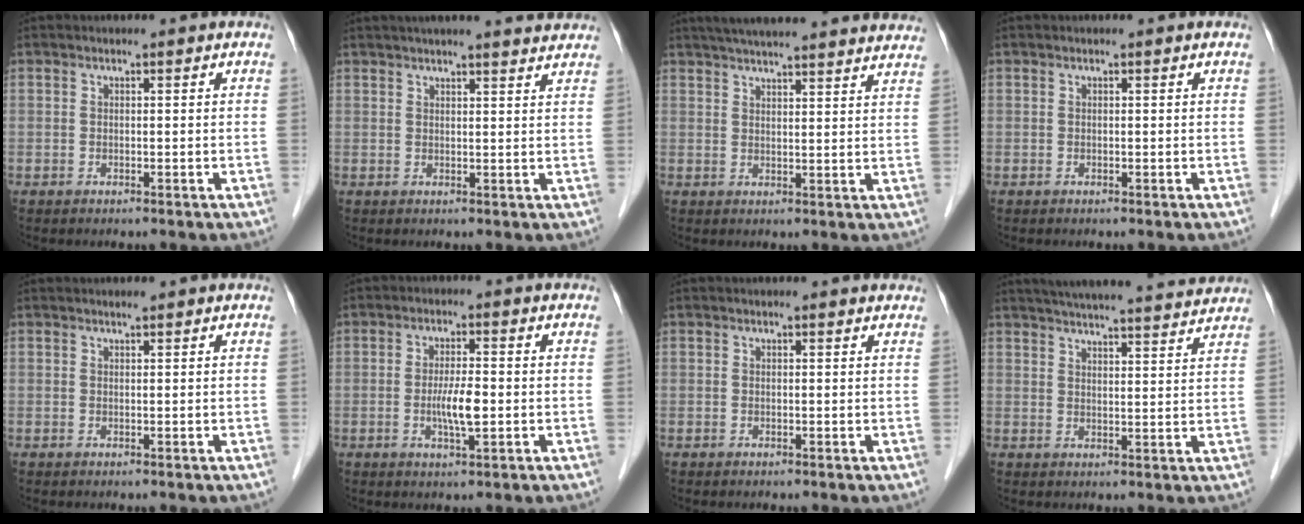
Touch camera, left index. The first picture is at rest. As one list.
[{"total": 11.4, "force": [10.3, 0.9, 4.9], "torque": [-0.067, 0.019, 0.120]}, {"total": 23.4, "force": [21.3, 1.9, 9.5], "torque": [-0.148, 0.009, 0.267]}, {"total": 0.0}, {"total": 0.8, "force": [0.7, 0.0, 0.3], "torque": [-0.013, 0.002, 0.014]}, {"total": 4.6, "force": [-0.8, 0.7, 4.4], "torque": [-0.088, -0.005, -0.013]}, {"total": 2.0, "force": [1.9, 0.3, 0.4], "torque": [-0.013, 0.004, 0.015]}, {"total": 19.3, "force": [17.9, 1.4, 7.0], "torque": [-0.109, 0.012, 0.237]}]